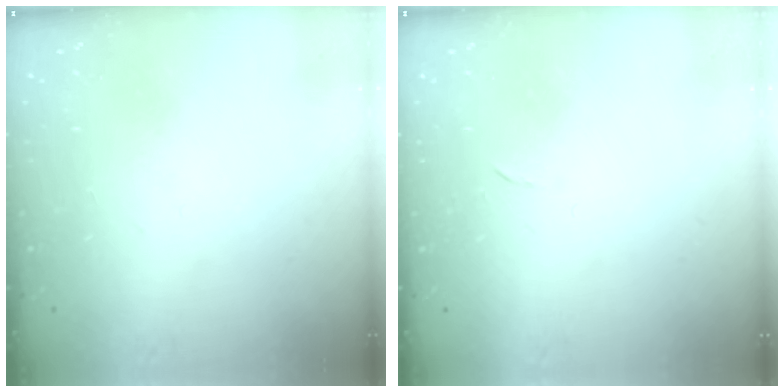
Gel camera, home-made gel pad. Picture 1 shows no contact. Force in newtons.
{"total": 2.3, "press": 2.3, "slide": 0.4}